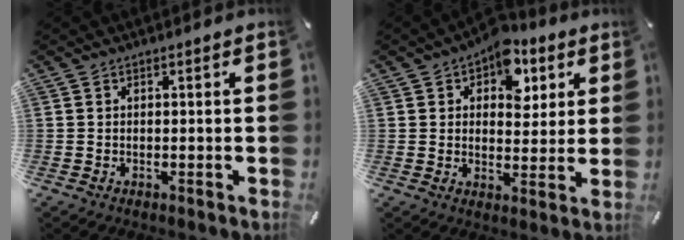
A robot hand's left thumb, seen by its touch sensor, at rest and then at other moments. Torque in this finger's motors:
{"motor_torque": [1.29, 0.80, 0.22, -0.12, 0.08]}